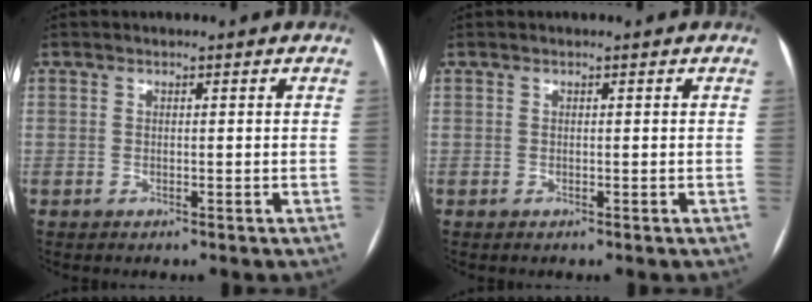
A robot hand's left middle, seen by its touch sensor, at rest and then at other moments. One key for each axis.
{"total": 0.0}